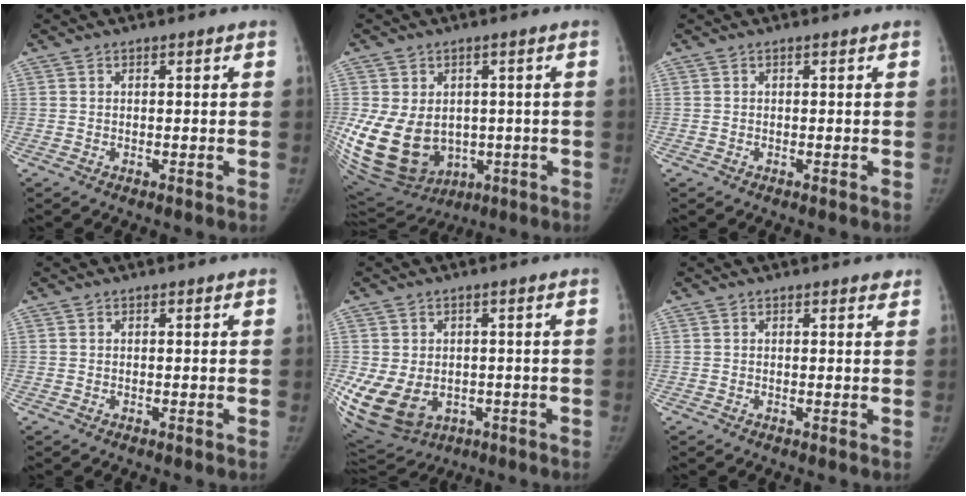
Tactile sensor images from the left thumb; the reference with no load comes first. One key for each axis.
{"total": 19.6, "fx": -2.5, "fy": 14.8, "fz": 12.7, "tx": -0.256, "ty": -0.008, "tz": -0.001}
{"total": 0.0}
{"total": 0.0}
{"total": 16.2, "fx": -4.0, "fy": 12.4, "fz": 9.5, "tx": -0.211, "ty": 0.000, "tz": -0.036}
{"total": 1.1, "fx": 0.9, "fy": 0.4, "fz": 0.5, "tx": -0.001, "ty": -0.004, "tz": 0.007}